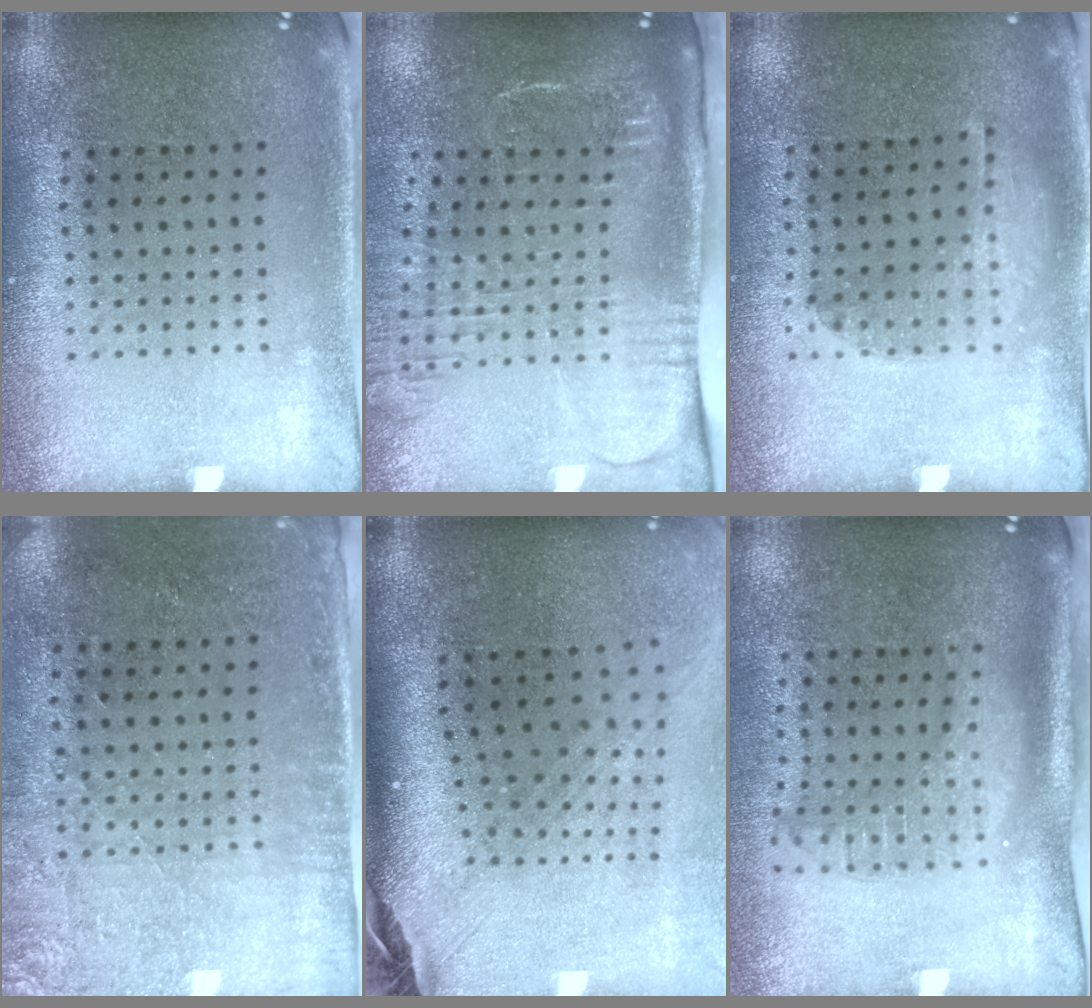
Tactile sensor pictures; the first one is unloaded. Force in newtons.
{"total": 2.7, "press": 2.0, "slide": 1.7}
{"total": 1.1, "press": 1.1, "slide": 0.1}
{"total": 2.8, "press": 2.3, "slide": 1.6}
{"total": 3.0, "press": 2.1, "slide": 2.1}
{"total": 1.9, "press": 1.6, "slide": 1.1}